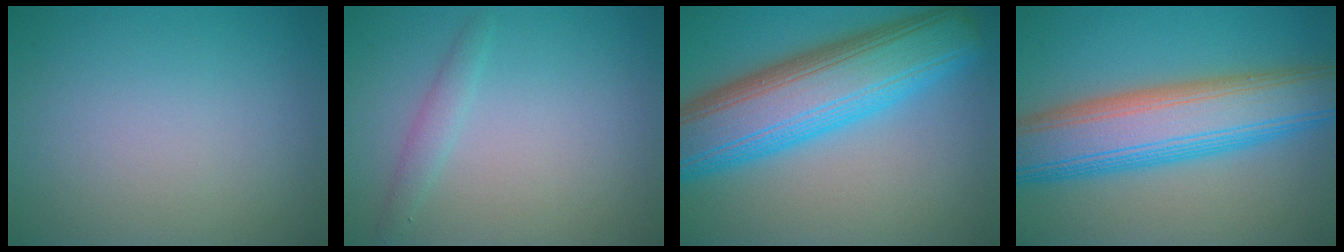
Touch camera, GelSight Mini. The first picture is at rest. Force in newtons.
{"total": 1.3, "press": 1.3, "slide": 0.1}
{"total": 12.0, "press": 12.0, "slide": 0.2}
{"total": 10.6, "press": 10.6, "slide": 0.1}